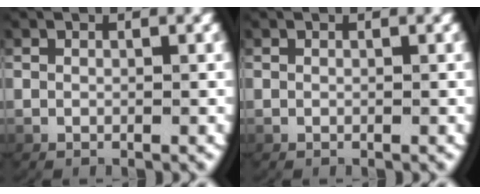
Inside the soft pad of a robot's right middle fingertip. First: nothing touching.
{"total": 0.0}